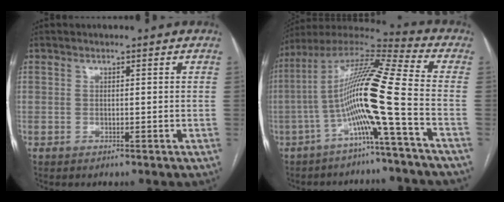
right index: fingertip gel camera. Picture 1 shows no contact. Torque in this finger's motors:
{"motor_torque": [2.14, 0.00, 1.06, 0.21]}